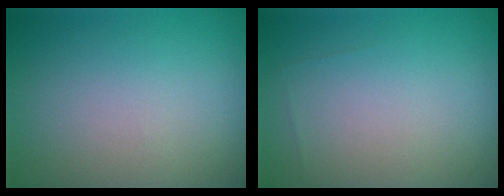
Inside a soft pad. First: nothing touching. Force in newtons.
{"total": 0.0}